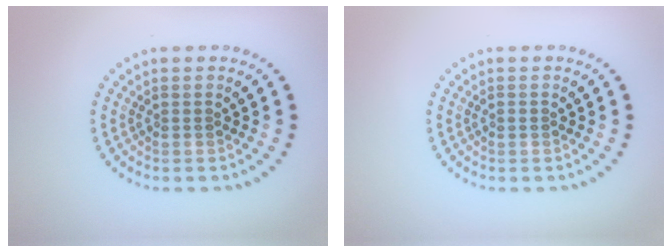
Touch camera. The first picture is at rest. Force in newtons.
{"total": 0.6, "press": 0.6, "slide": 0.1}